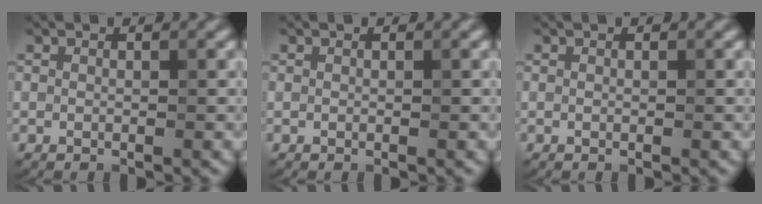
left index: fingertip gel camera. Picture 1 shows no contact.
{"total": 0.0}
{"total": 0.0}